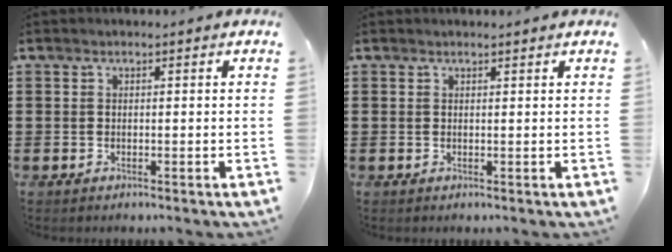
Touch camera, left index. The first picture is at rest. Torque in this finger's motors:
{"motor_torque": [0.06, 0.02, 0.03, 0.00]}